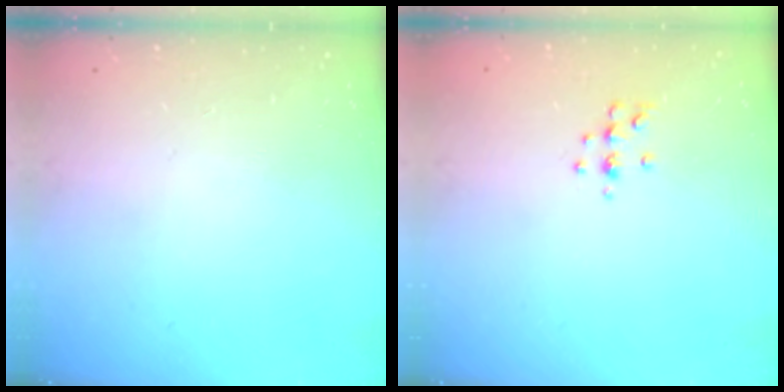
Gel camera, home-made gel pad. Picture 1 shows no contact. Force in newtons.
{"total": 5.5, "press": 5.2, "slide": 1.6}